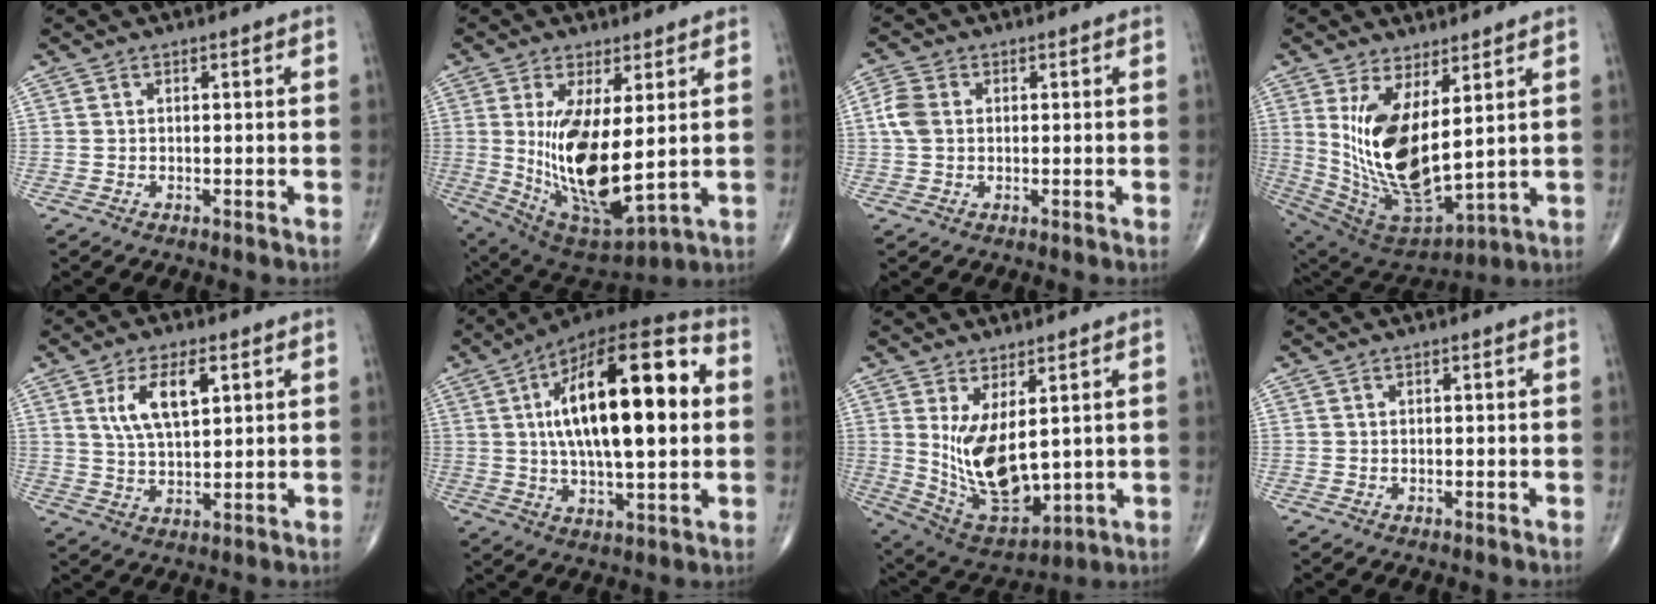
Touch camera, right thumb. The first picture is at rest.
{"total": 16.8, "force": [1.2, 6.4, 15.5], "torque": [-0.279, -0.032, 0.046]}
{"total": 4.3, "force": [0.4, 3.2, 2.9], "torque": [-0.070, 0.008, 0.004]}
{"total": 17.7, "force": [3.8, 7.7, 15.4], "torque": [-0.288, -0.037, 0.099]}
{"total": 8.8, "force": [3.3, 3.7, 7.2], "torque": [-0.128, -0.009, 0.066]}
{"total": 25.1, "force": [3.9, 9.4, 22.9], "torque": [-0.367, 0.015, 0.050]}
{"total": 13.7, "force": [2.0, 6.6, 11.8], "torque": [-0.198, -0.030, 0.064]}
{"total": 0.0}